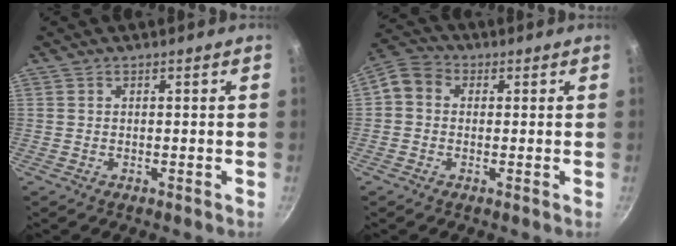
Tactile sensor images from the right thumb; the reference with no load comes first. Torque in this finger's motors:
{"motor_torque": [0.23, 0.71, 0.21, 0.11, 0.02]}